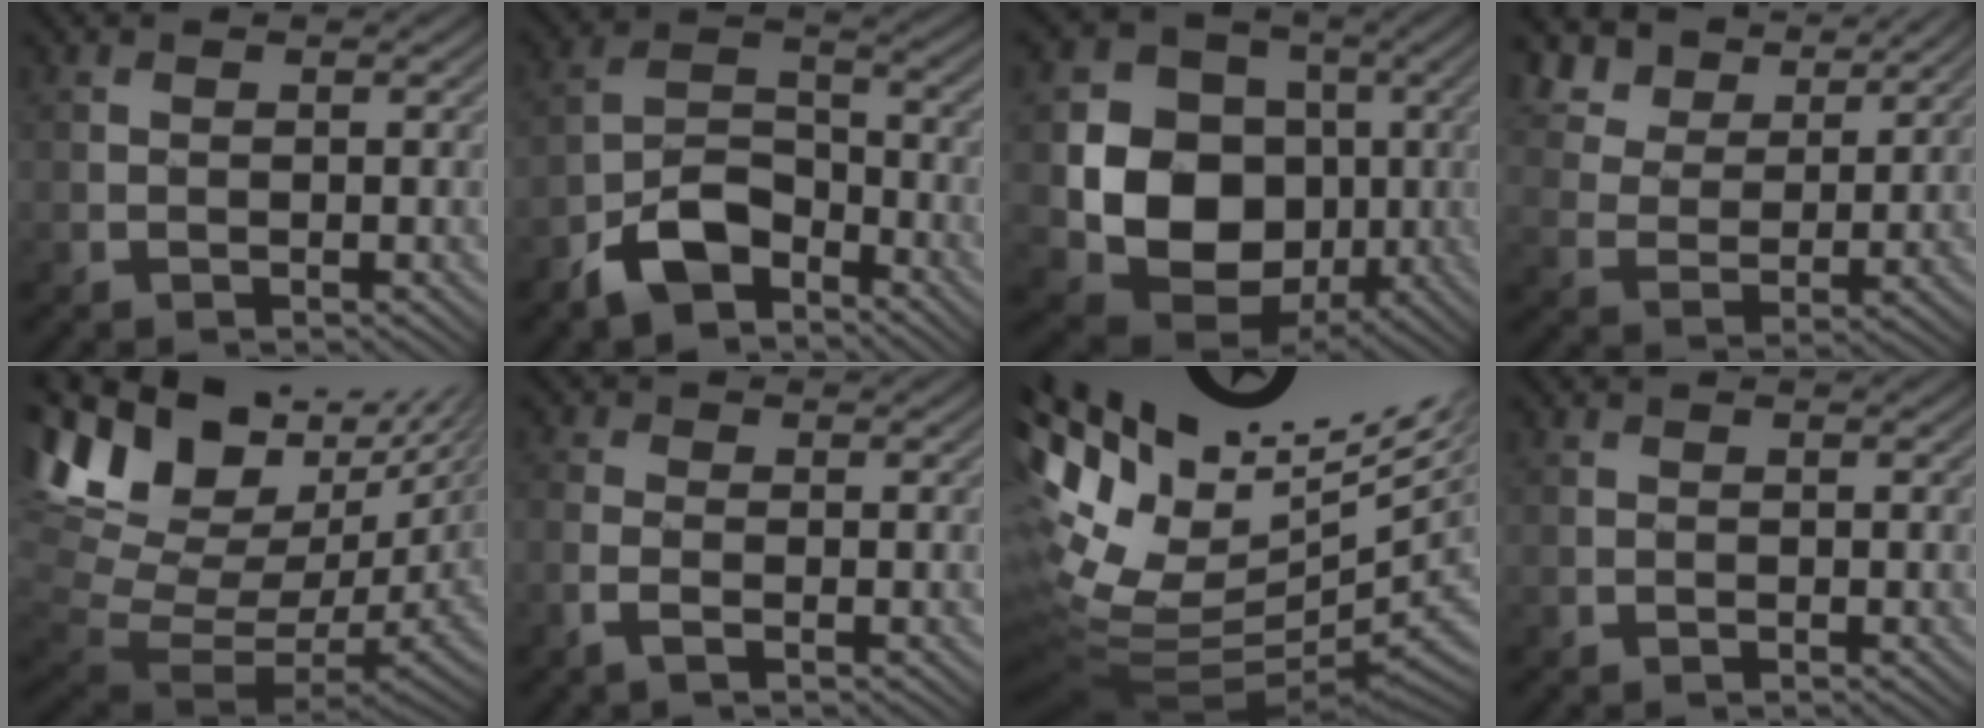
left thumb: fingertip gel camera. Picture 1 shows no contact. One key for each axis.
{"total": 7.7, "fx": -5.1, "fy": 4.0, "fz": 4.1, "tx": -0.077, "ty": 0.003, "tz": -0.113}
{"total": 12.3, "fx": -1.1, "fy": 10.3, "fz": 6.7, "tx": -0.146, "ty": -0.014, "tz": -0.028}
{"total": 8.8, "fx": 6.7, "fy": 4.3, "fz": 3.8, "tx": -0.101, "ty": 0.008, "tz": 0.131}
{"total": 16.3, "fx": 6.2, "fy": 7.8, "fz": 13.0, "tx": -0.274, "ty": -0.002, "tz": 0.147}
{"total": 2.1, "fx": -0.9, "fy": 0.7, "fz": 1.7, "tx": -0.050, "ty": -0.003, "tz": -0.027}
{"total": 16.7, "fx": 0.4, "fy": 9.0, "fz": 14.1, "tx": -0.256, "ty": -0.022, "tz": 0.065}
{"total": 0.0}